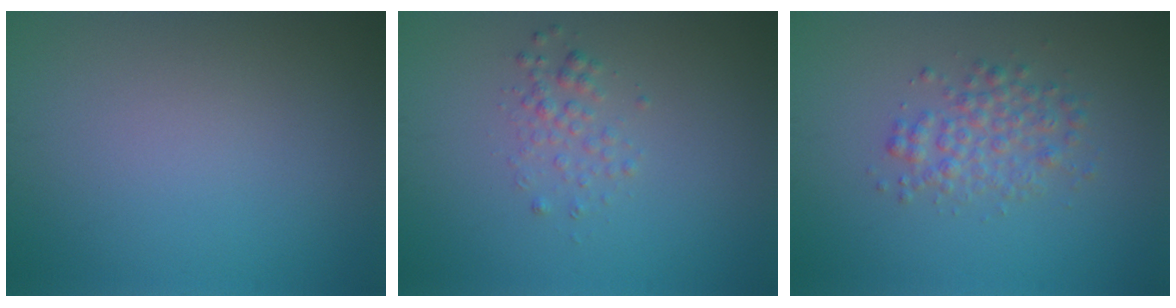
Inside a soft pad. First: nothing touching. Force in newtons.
{"total": 1.5, "press": 1.5, "slide": 0.1}
{"total": 2.8, "press": 2.8, "slide": 0.0}